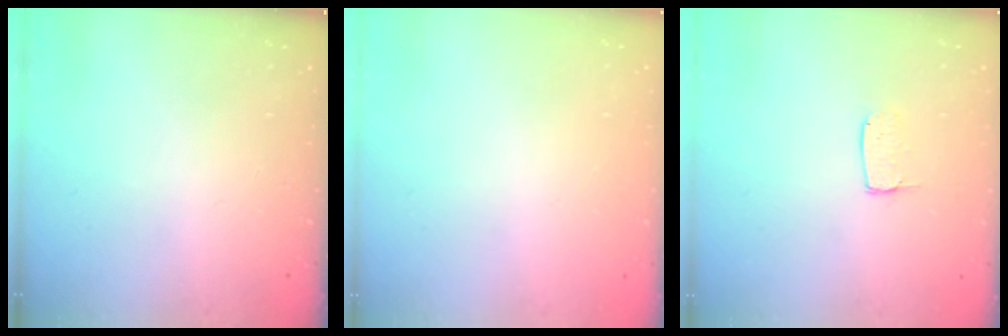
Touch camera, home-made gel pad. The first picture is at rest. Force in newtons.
{"total": 0.0}
{"total": 4.5, "press": 4.5, "slide": 0.3}